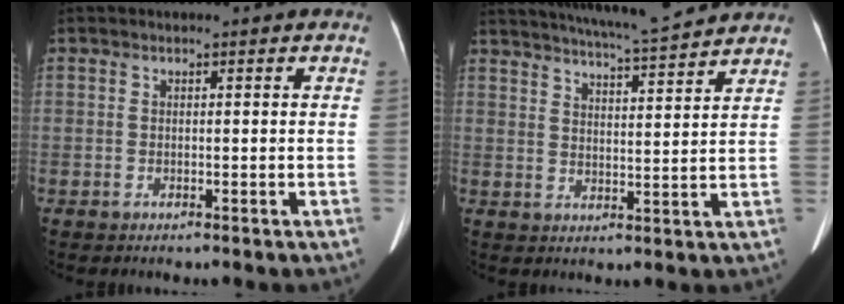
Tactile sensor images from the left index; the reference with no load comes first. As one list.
[{"total": 13.5, "force": [12.4, -0.2, 5.3], "torque": [-0.092, -0.005, 0.173]}]